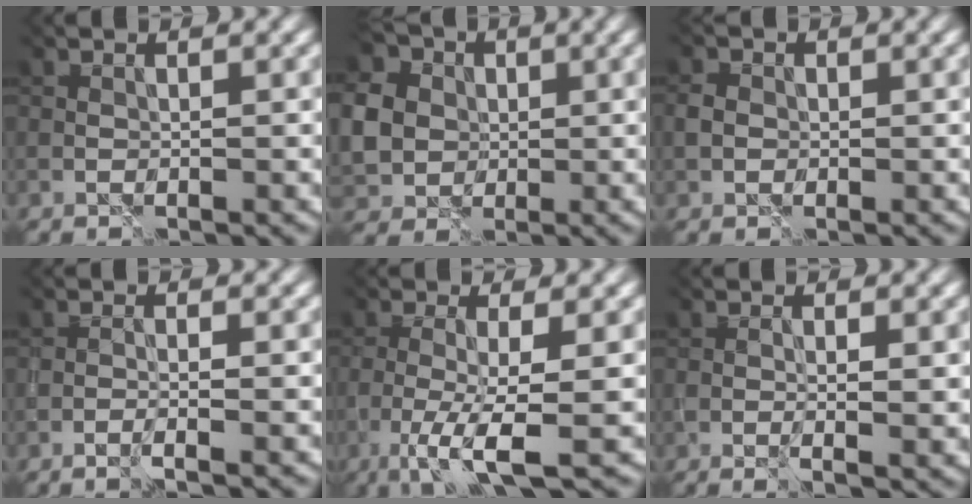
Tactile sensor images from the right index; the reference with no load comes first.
{"total": 6.6, "force": [1.1, 5.9, 2.6], "torque": [-0.079, 0.011, 0.015]}
{"total": 1.3, "force": [-0.2, 1.2, 0.5], "torque": [-0.013, 0.002, -0.008]}
{"total": 1.1, "force": [-0.8, -0.7, 0.5], "torque": [-0.014, -0.002, -0.018]}
{"total": 5.5, "force": [-2.3, 0.5, 5.0], "torque": [-0.095, -0.009, -0.043]}
{"total": 1.8, "force": [0.0, 0.3, 1.8], "torque": [-0.034, -0.008, 0.003]}